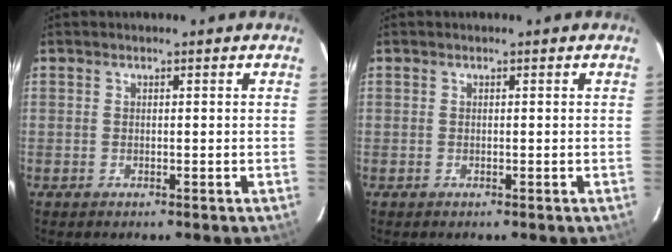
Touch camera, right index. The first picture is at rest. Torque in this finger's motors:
{"motor_torque": [-0.04, -0.01, 0.01, 0.01]}